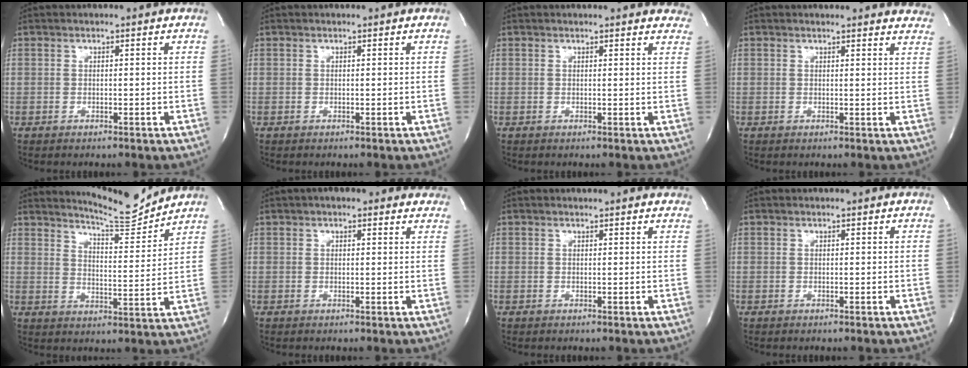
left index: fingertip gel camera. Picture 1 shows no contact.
{"total": 0.0}
{"total": 10.9, "force": [10.3, 2.6, 2.6], "torque": [-0.009, 0.002, 0.095]}
{"total": 13.0, "force": [12.5, 2.2, 2.4], "torque": [-0.007, -0.026, 0.116]}
{"total": 8.4, "force": [8.3, -0.6, 0.7], "torque": [-0.023, -0.027, 0.127]}
{"total": 6.4, "force": [5.0, 2.3, 3.3], "torque": [-0.033, 0.023, 0.057]}
{"total": 3.6, "force": [3.4, 0.7, 0.9], "torque": [-0.018, 0.014, 0.030]}
{"total": 0.0}